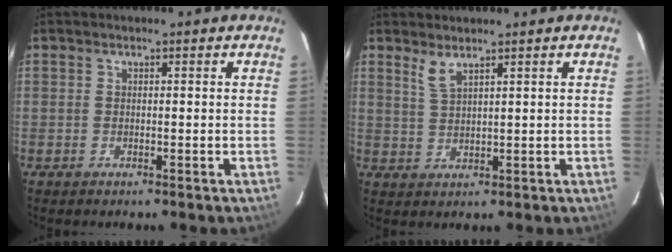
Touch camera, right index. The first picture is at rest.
{"total": 2.7, "force": [2.1, 0.2, 1.7], "torque": [-0.037, -0.002, 0.043]}